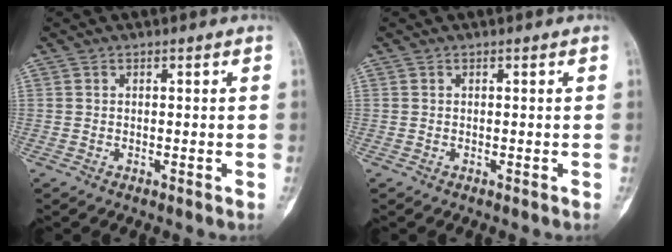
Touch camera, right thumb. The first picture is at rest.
{"total": 0.0}